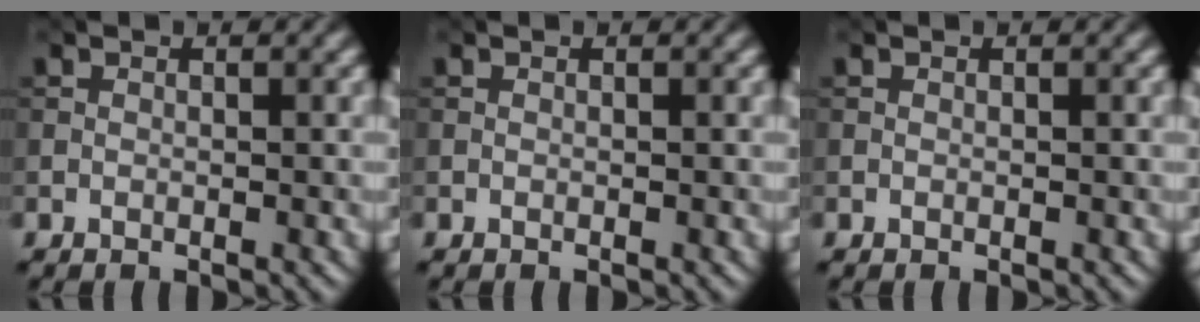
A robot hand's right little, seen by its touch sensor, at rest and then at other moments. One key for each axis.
{"total": 0.0}
{"total": 0.0}